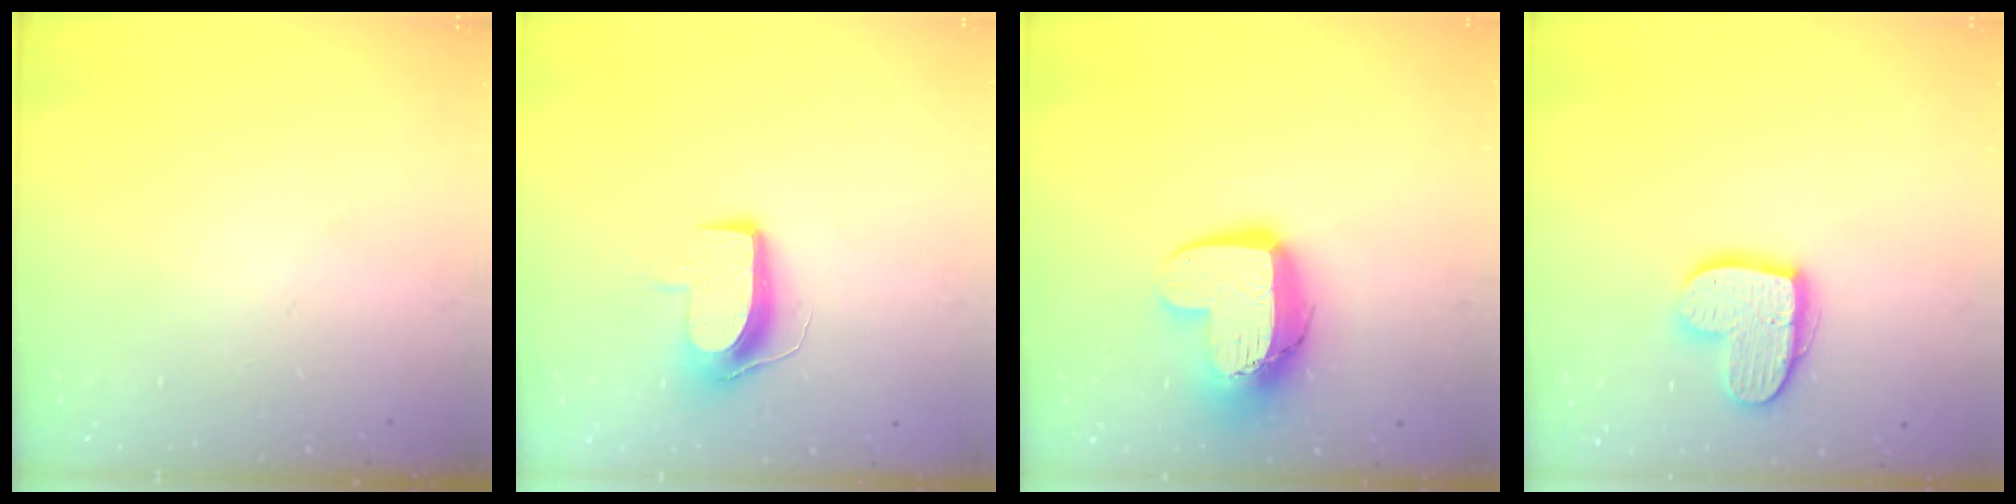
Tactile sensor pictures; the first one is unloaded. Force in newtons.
{"total": 9.2, "press": 9.2, "slide": 0.3}
{"total": 13.3, "press": 13.3, "slide": 1.4}
{"total": 14.5, "press": 14.5, "slide": 1.0}